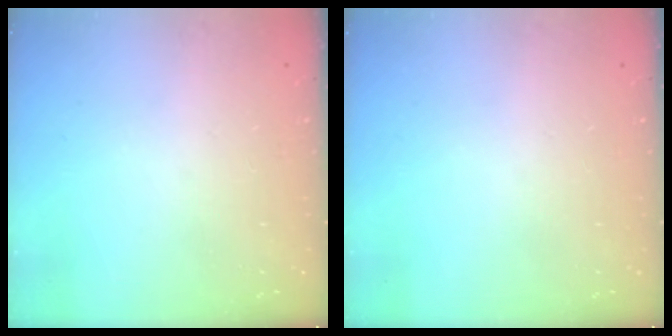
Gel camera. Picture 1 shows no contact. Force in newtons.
{"total": 0.0}